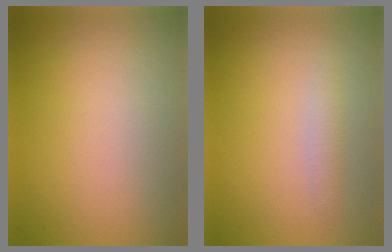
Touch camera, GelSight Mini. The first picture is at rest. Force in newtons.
{"total": 1.2, "press": 1.2, "slide": 0.0}